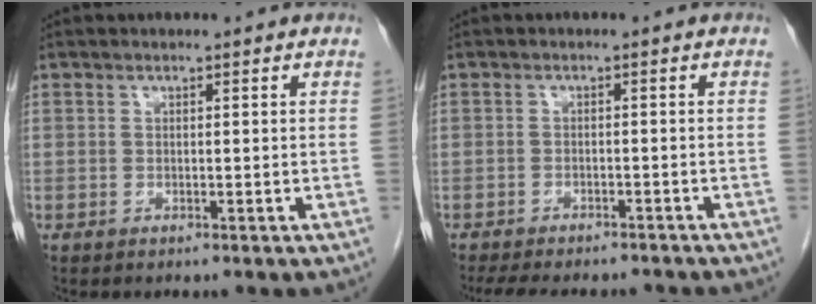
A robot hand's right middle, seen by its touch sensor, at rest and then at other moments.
{"total": 11.6, "force": [-10.1, 3.4, 4.5], "torque": [-0.083, -0.006, -0.133]}